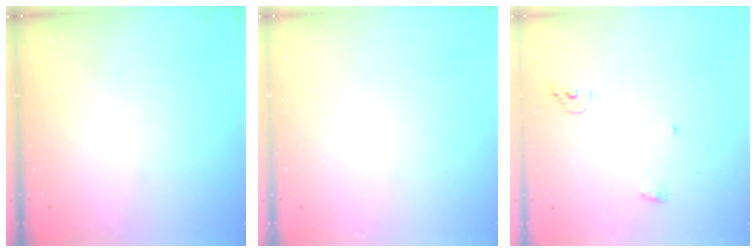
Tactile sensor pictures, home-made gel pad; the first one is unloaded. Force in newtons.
{"total": 0.0}
{"total": 5.7, "press": 5.7, "slide": 1.0}